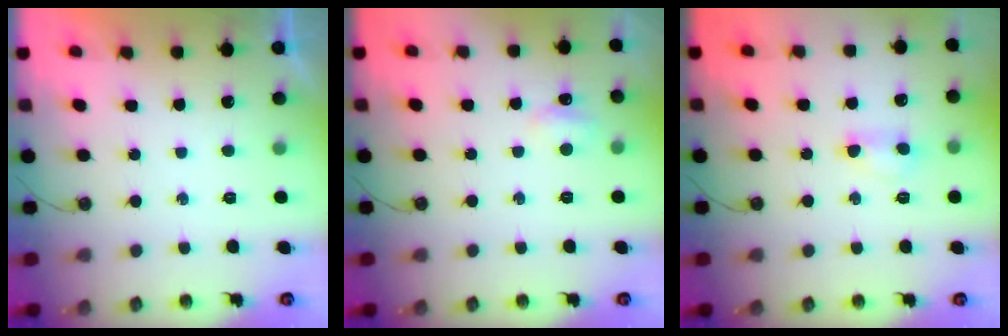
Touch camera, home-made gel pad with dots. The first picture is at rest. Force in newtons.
{"total": 5.1, "press": 5.0, "slide": 1.0}
{"total": 6.6, "press": 6.5, "slide": 1.0}